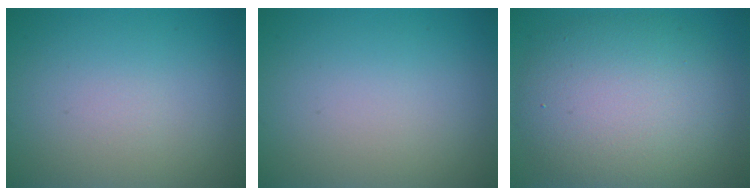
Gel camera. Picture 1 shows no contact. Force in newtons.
{"total": 0.0}
{"total": 9.5, "press": 9.5, "slide": 0.4}